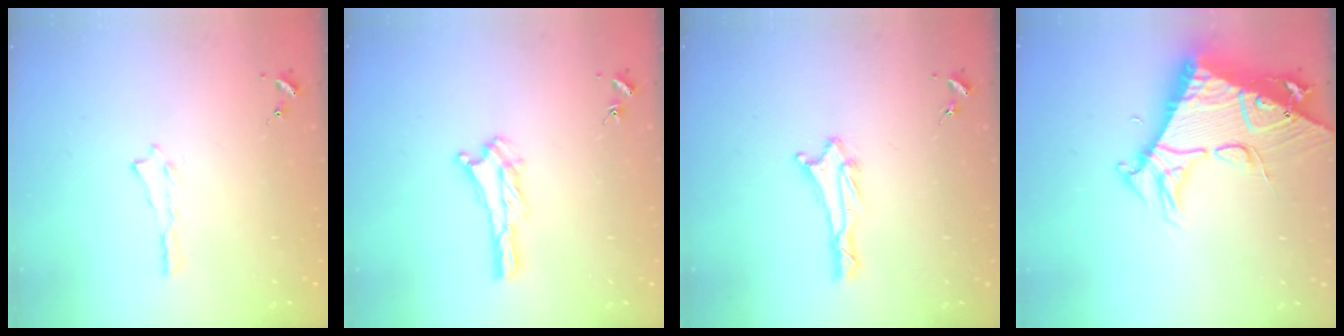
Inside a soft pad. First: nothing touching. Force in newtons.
{"total": 3.2, "press": 3.1, "slide": 0.3}
{"total": 1.3, "press": 1.3, "slide": 0.1}
{"total": 10.8, "press": 10.8, "slide": 0.9}